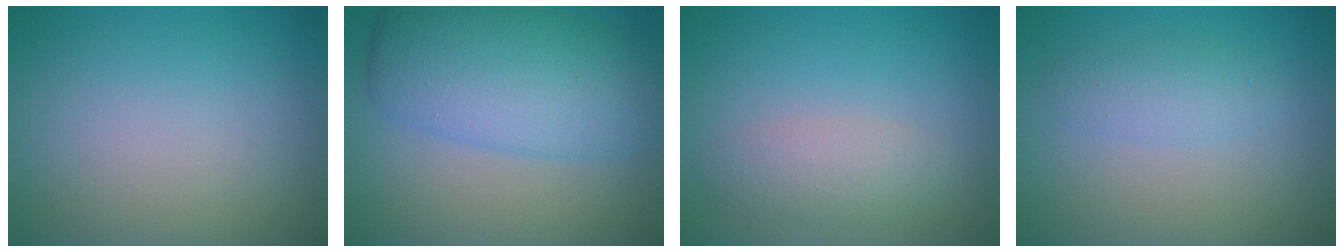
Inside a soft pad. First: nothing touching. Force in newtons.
{"total": 8.2, "press": 8.2, "slide": 0.1}
{"total": 2.4, "press": 2.4, "slide": 0.2}
{"total": 1.0, "press": 1.0, "slide": 0.0}